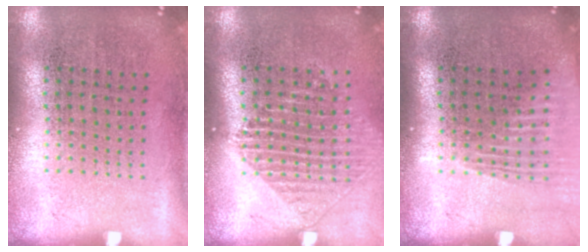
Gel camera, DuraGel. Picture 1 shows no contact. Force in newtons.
{"total": 1.2, "press": 1.1, "slide": 0.5}
{"total": 1.3, "press": 1.2, "slide": 0.6}